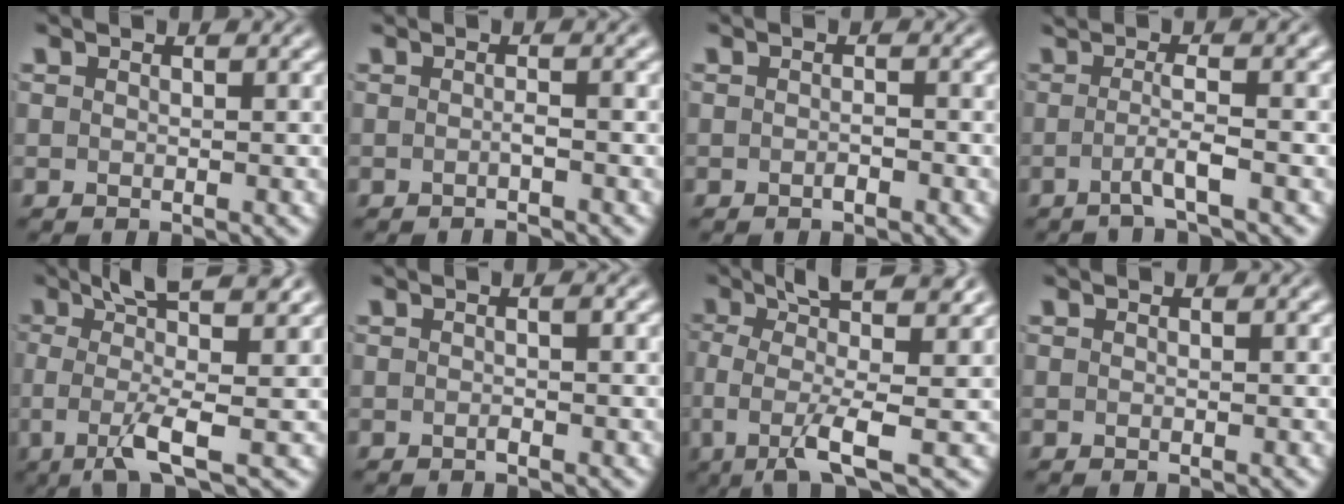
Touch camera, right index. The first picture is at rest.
{"total": 1.2, "force": [-0.8, -0.3, 0.8], "torque": [-0.010, 0.003, -0.016]}
{"total": 0.7, "force": [-0.7, 0.0, 0.4], "torque": [-0.004, 0.001, -0.012]}
{"total": 3.1, "force": [-1.2, -1.2, 2.6], "torque": [-0.036, 0.005, -0.020]}
{"total": 6.2, "force": [1.5, 1.3, 5.8], "torque": [-0.108, -0.010, 0.026]}
{"total": 0.7, "force": [-0.4, -0.1, 0.5], "torque": [-0.003, 0.005, -0.009]}
{"total": 6.5, "force": [1.0, 2.0, 6.1], "torque": [-0.115, -0.012, 0.019]}
{"total": 0.0}